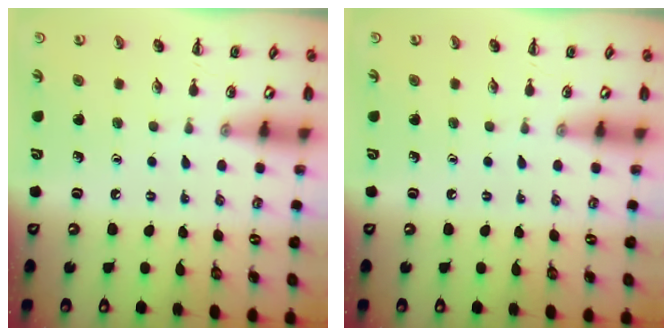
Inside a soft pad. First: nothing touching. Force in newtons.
{"total": 0.0}